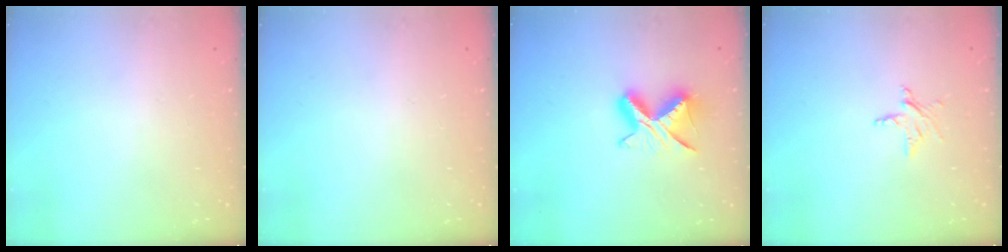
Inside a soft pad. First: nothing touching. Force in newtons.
{"total": 0.0}
{"total": 8.7, "press": 8.6, "slide": 1.2}
{"total": 3.7, "press": 3.7, "slide": 0.2}